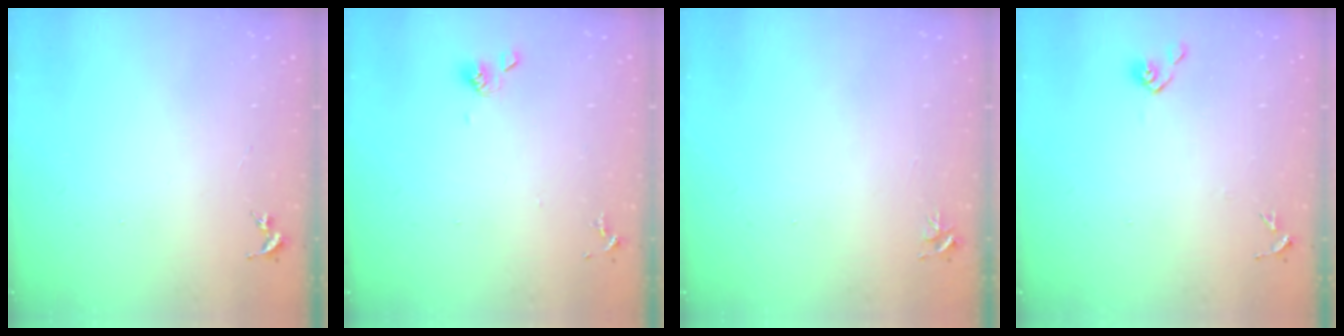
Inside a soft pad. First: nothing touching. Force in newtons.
{"total": 6.1, "press": 5.8, "slide": 2.1}
{"total": 3.5, "press": 3.5, "slide": 0.3}
{"total": 5.9, "press": 5.9, "slide": 0.5}